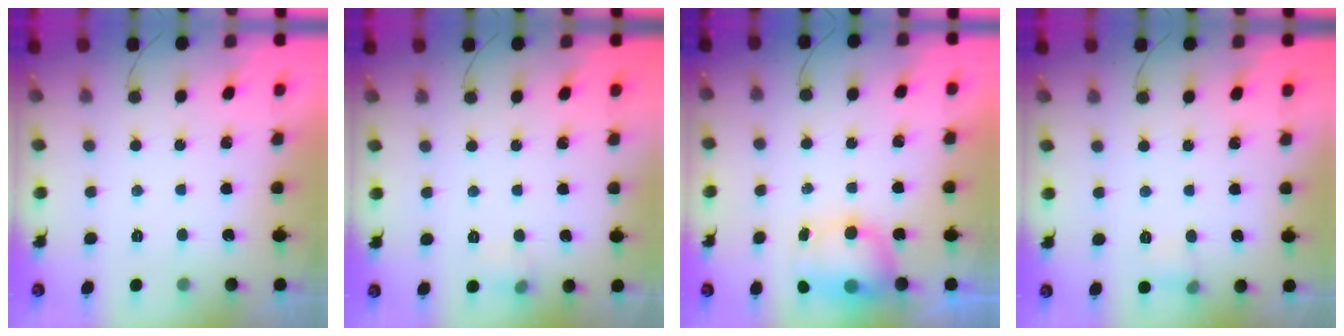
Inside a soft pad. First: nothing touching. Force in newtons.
{"total": 4.9, "press": 4.6, "slide": 1.5}
{"total": 9.8, "press": 8.3, "slide": 5.3}
{"total": 4.8, "press": 4.7, "slide": 1.2}